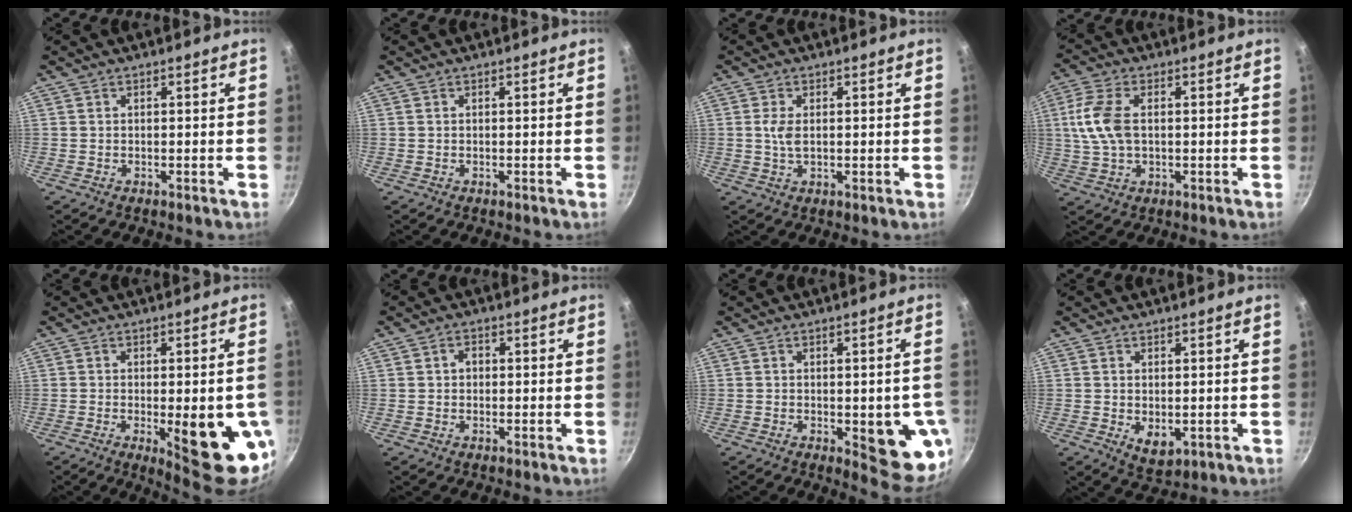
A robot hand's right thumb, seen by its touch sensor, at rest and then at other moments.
{"total": 0.0}
{"total": 3.1, "force": [0.4, 1.5, 2.6], "torque": [-0.054, 0.001, 0.008]}
{"total": 9.1, "force": [1.1, 5.3, 7.4], "torque": [-0.155, 0.010, 0.016]}
{"total": 16.0, "force": [-3.7, 4.9, 14.7], "torque": [-0.159, -0.004, -0.038]}
{"total": 2.0, "force": [0.1, 1.7, 1.1], "torque": [-0.009, 0.006, 0.001]}
{"total": 11.7, "force": [-2.3, 4.4, 10.5], "torque": [-0.089, -0.007, -0.025]}
{"total": 4.7, "force": [-0.4, 3.0, 3.6], "torque": [-0.054, -0.016, 0.001]}